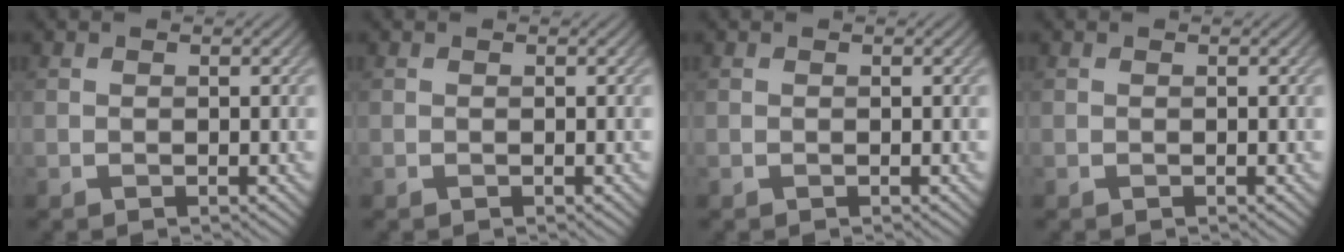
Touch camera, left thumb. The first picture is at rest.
{"total": 0.0}
{"total": 0.0}
{"total": 0.0}